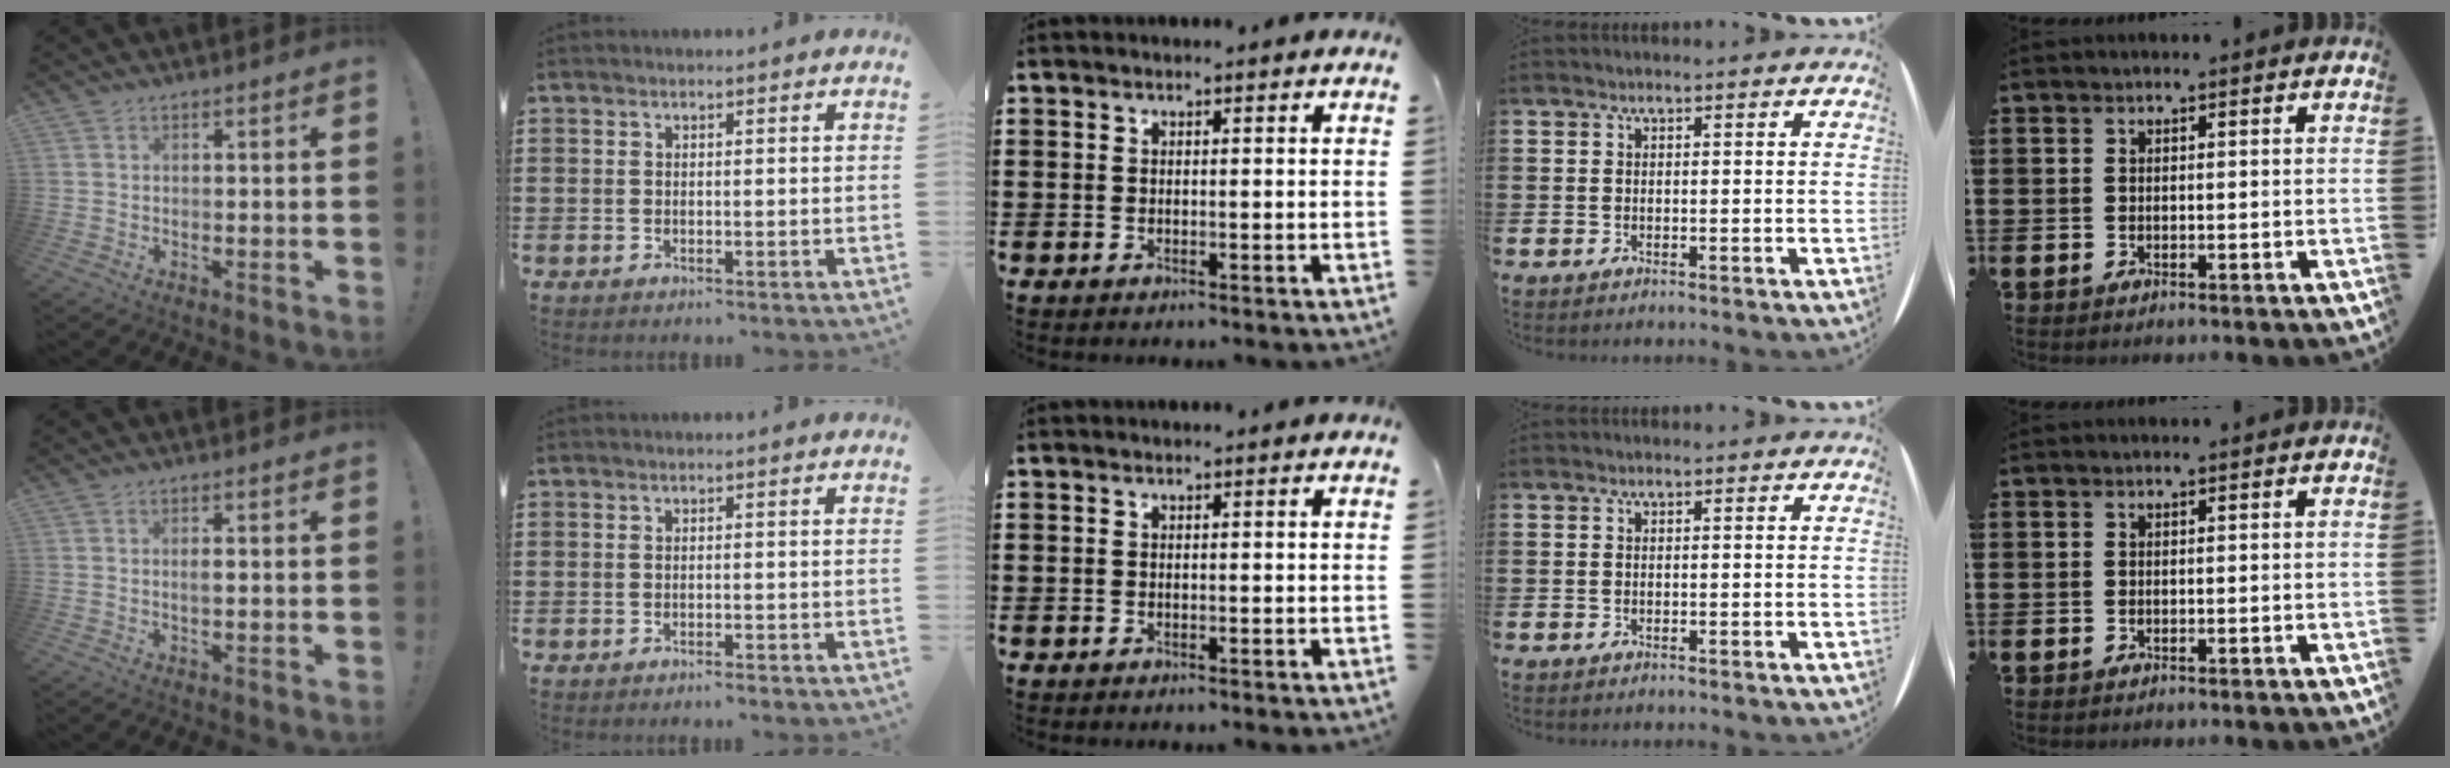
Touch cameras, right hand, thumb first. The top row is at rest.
{"thumb": {"total": 1.3, "force": [-0.1, 0.4, 1.2], "torque": [-0.017, -0.002, -0.003]}, "index": {"total": 0.8, "force": [-0.8, -0.1, 0.1], "torque": [-0.004, -0.003, -0.016]}}